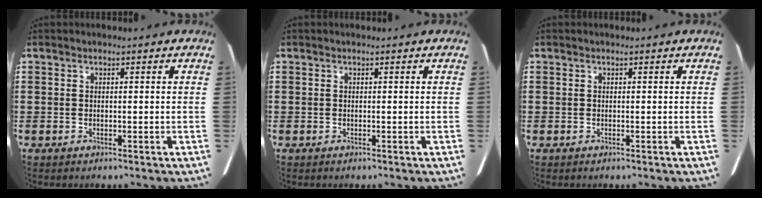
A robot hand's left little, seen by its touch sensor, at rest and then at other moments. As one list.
[{"total": 0.0}, {"total": 0.0}]